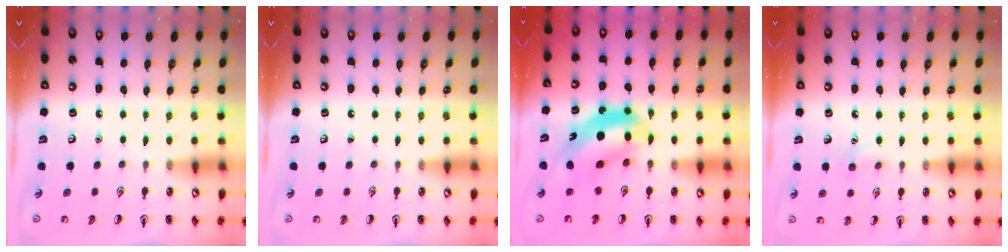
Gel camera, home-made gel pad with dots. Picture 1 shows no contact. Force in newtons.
{"total": 0.0}
{"total": 10.0, "press": 9.6, "slide": 3.0}
{"total": 5.3, "press": 5.1, "slide": 1.4}